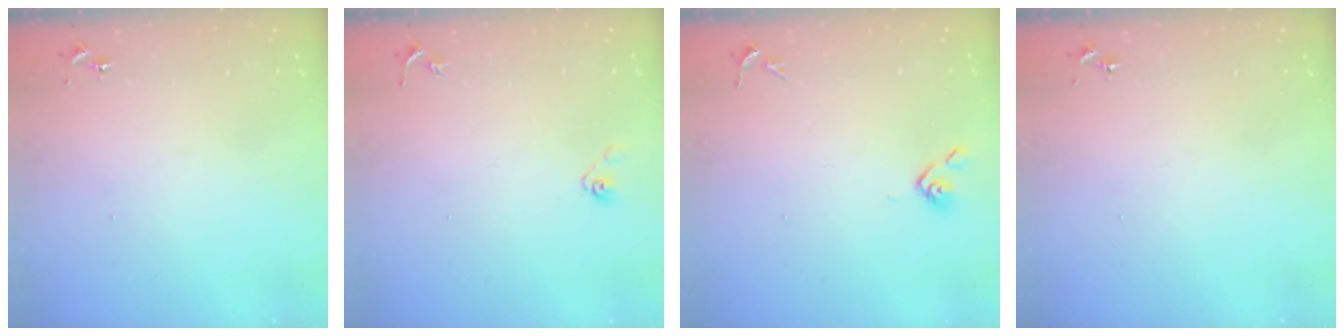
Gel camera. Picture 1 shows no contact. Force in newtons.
{"total": 4.0, "press": 3.3, "slide": 2.2}
{"total": 4.3, "press": 4.1, "slide": 1.3}
{"total": 0.0}